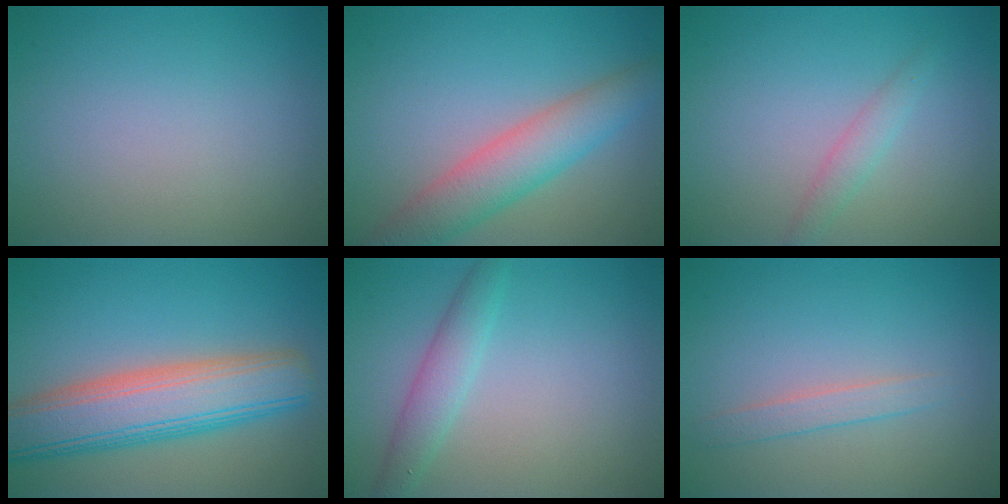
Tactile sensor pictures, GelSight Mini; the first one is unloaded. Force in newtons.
{"total": 5.2, "press": 5.2, "slide": 0.4}
{"total": 1.5, "press": 1.5, "slide": 0.1}
{"total": 8.6, "press": 8.6, "slide": 0.6}
{"total": 2.5, "press": 2.5, "slide": 0.0}
{"total": 1.5, "press": 1.5, "slide": 0.0}